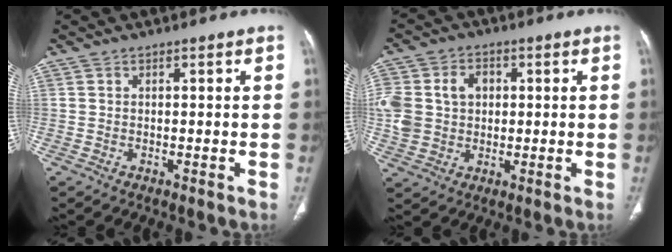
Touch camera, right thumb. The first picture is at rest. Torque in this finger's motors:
{"motor_torque": [0.10, 0.10, 0.39, 0.50, 0.07]}